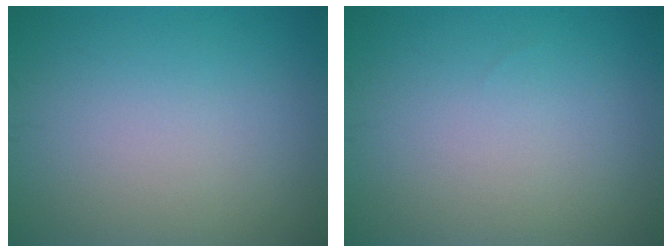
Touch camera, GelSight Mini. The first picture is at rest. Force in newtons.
{"total": 0.0}